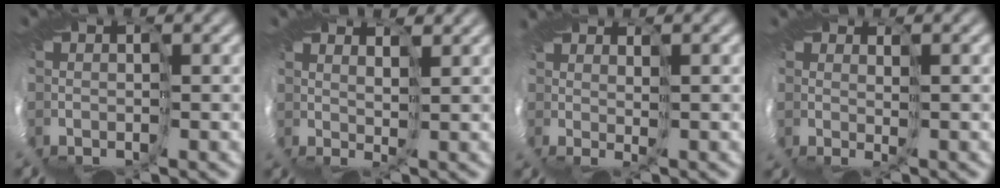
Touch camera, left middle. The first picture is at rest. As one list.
[{"total": 3.0, "force": [2.5, 0.6, 1.5], "torque": [-0.018, 0.016, 0.027]}, {"total": 1.7, "force": [1.4, -1.0, 0.0], "torque": [-0.004, 0.002, 0.022]}, {"total": 0.9, "force": [0.8, -0.3, 0.4], "torque": [-0.015, -0.001, 0.012]}]